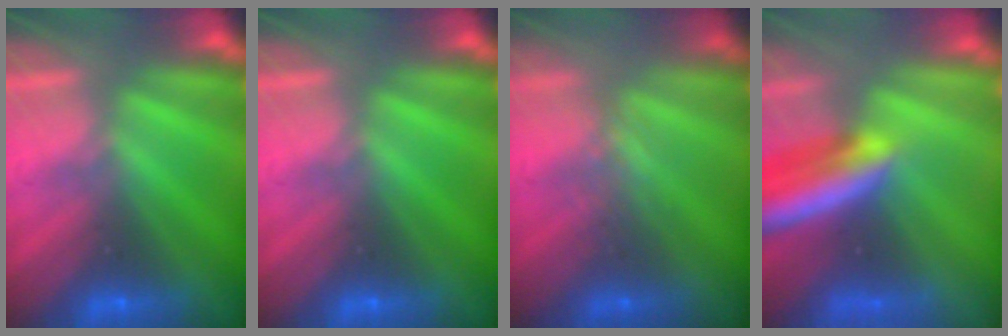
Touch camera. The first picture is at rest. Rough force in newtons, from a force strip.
{"total": 0.0}
{"total": 2.5}
{"total": 8.4}